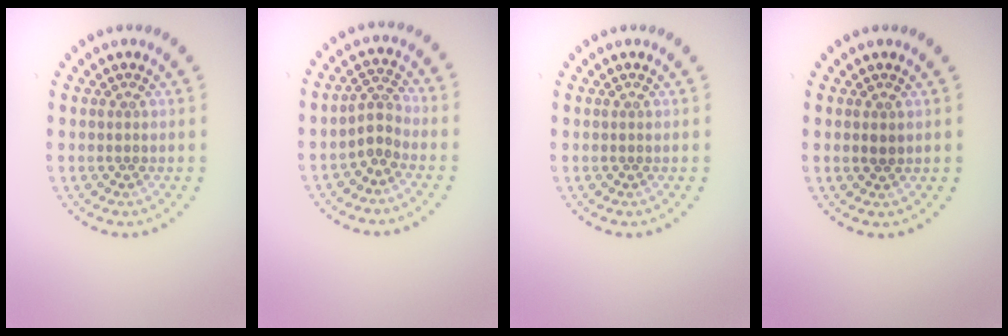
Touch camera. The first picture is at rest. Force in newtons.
{"total": 2.0, "press": 1.5, "slide": 1.3}
{"total": 0.0}
{"total": 0.8, "press": 0.8, "slide": 0.1}